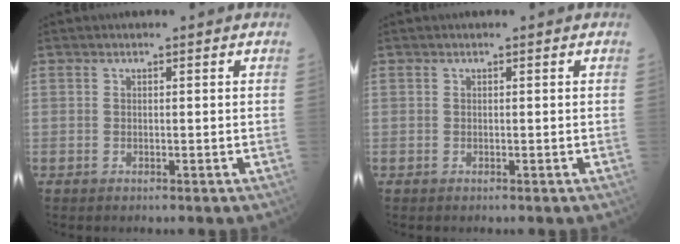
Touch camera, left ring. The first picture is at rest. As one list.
[{"total": 0.0}]